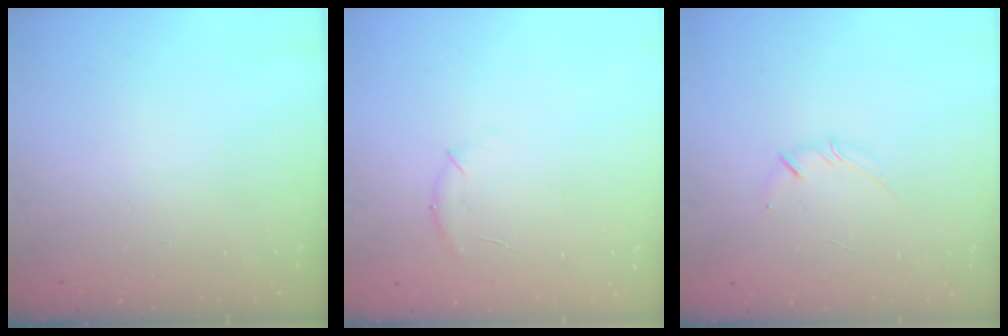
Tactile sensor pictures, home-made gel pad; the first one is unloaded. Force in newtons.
{"total": 6.9, "press": 6.7, "slide": 1.8}
{"total": 3.3, "press": 3.2, "slide": 0.6}